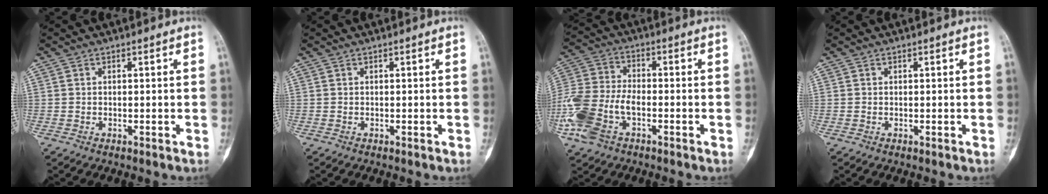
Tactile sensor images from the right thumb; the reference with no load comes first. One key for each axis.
{"total": 0.0}
{"total": 14.3, "fx": -5.2, "fy": 8.6, "fz": 10.2, "tx": -0.234, "ty": 0.021, "tz": -0.103}
{"total": 0.0}